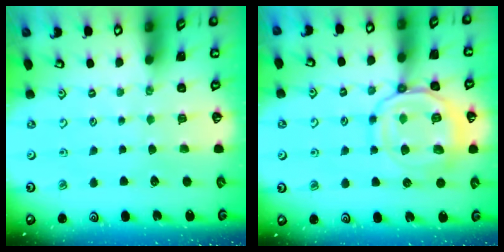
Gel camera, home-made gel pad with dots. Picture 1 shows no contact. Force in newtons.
{"total": 14.8, "press": 14.8, "slide": 1.2}